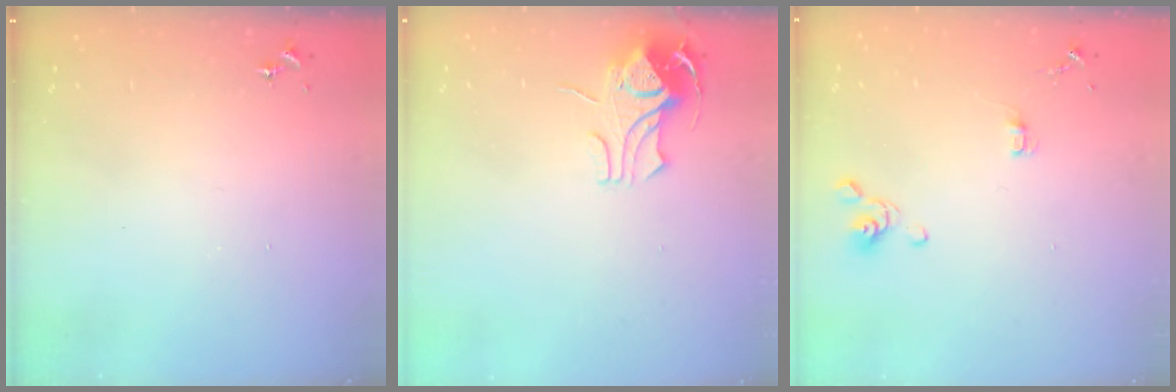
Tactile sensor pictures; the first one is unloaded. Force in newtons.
{"total": 8.9, "press": 8.9, "slide": 0.7}
{"total": 4.1, "press": 3.9, "slide": 1.4}